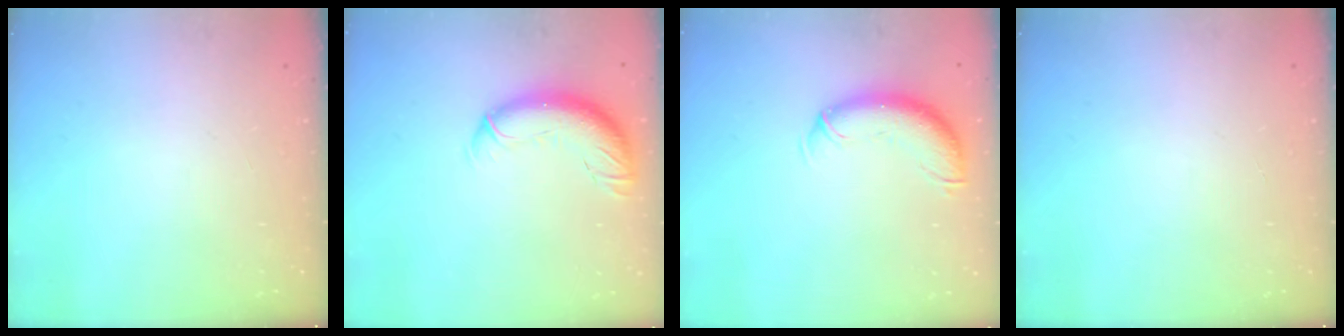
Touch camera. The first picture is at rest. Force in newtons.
{"total": 12.4, "press": 12.0, "slide": 2.9}
{"total": 11.1, "press": 11.0, "slide": 2.0}
{"total": 0.0}